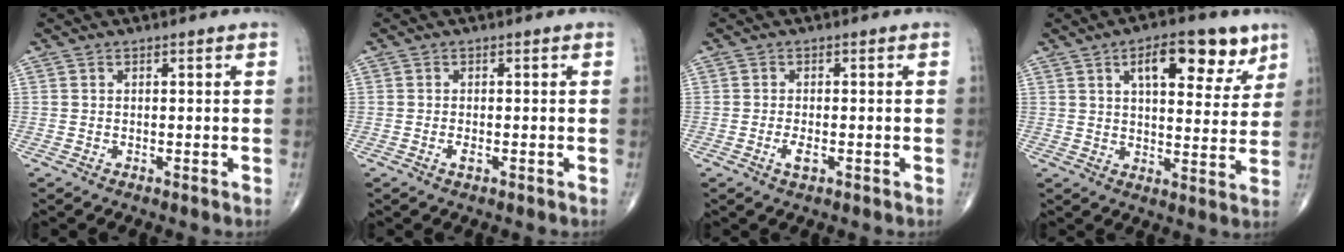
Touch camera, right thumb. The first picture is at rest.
{"total": 1.3, "force": [-0.6, 0.5, 1.1], "torque": [-0.021, -0.001, -0.011]}
{"total": 2.5, "force": [-0.9, 0.9, 2.1], "torque": [-0.041, -0.001, -0.018]}
{"total": 13.1, "force": [6.7, 5.7, 9.7], "torque": [-0.104, -0.025, 0.097]}